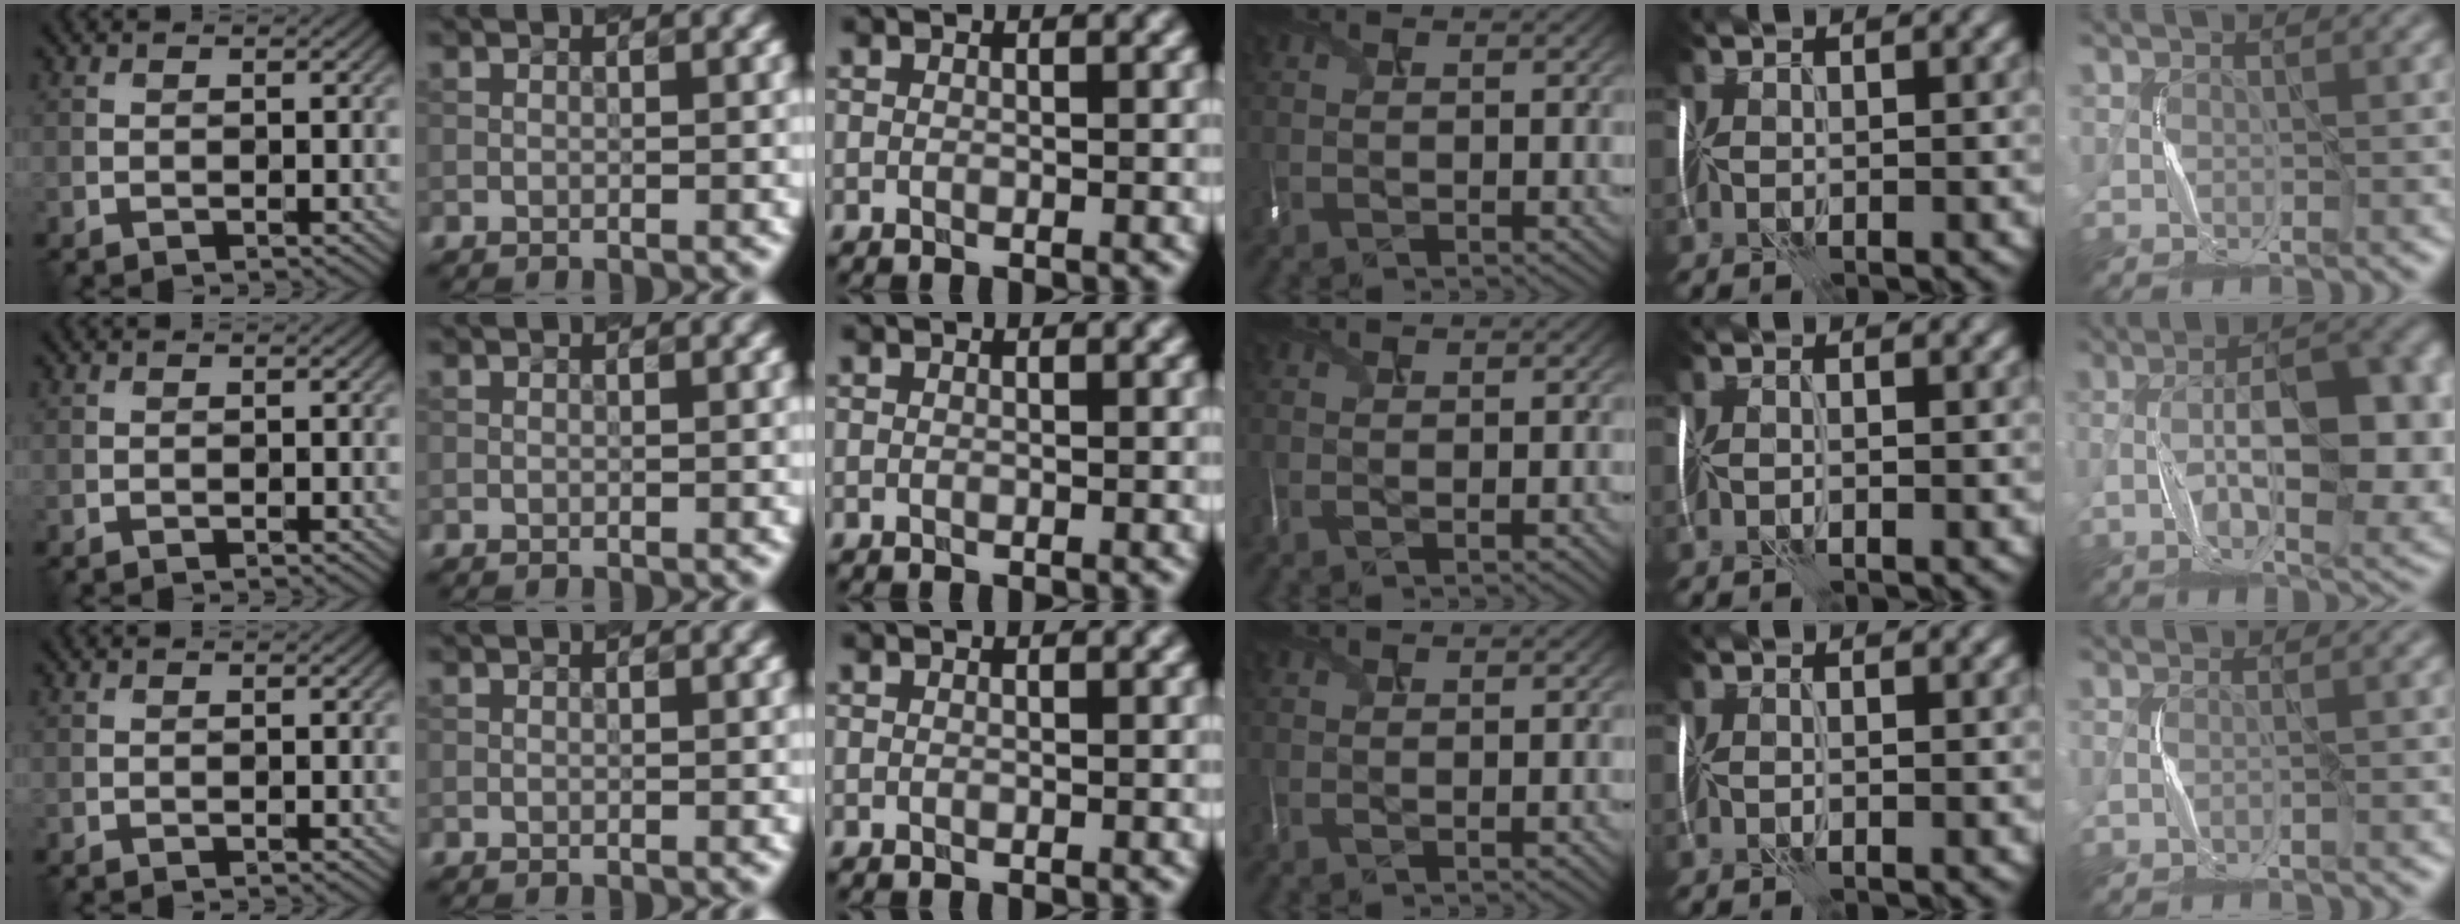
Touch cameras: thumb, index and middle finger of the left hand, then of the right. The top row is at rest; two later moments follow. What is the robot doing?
{"motion": "shake", "object": "plastic piggy bank"}